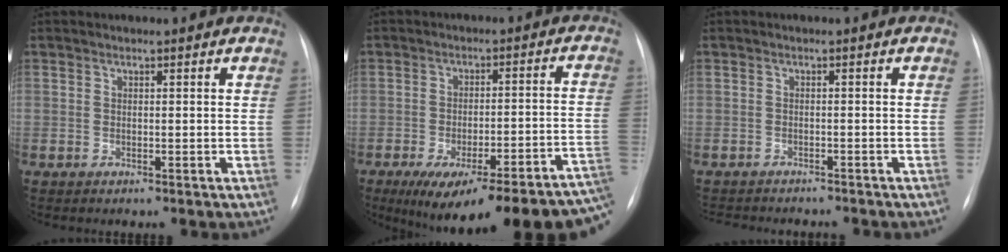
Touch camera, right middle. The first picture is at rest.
{"total": 23.8, "force": [-16.9, 5.0, 16.0], "torque": [-0.162, 0.001, -0.220]}
{"total": 7.7, "force": [-7.1, 1.8, 2.4], "torque": [-0.033, -0.005, -0.092]}